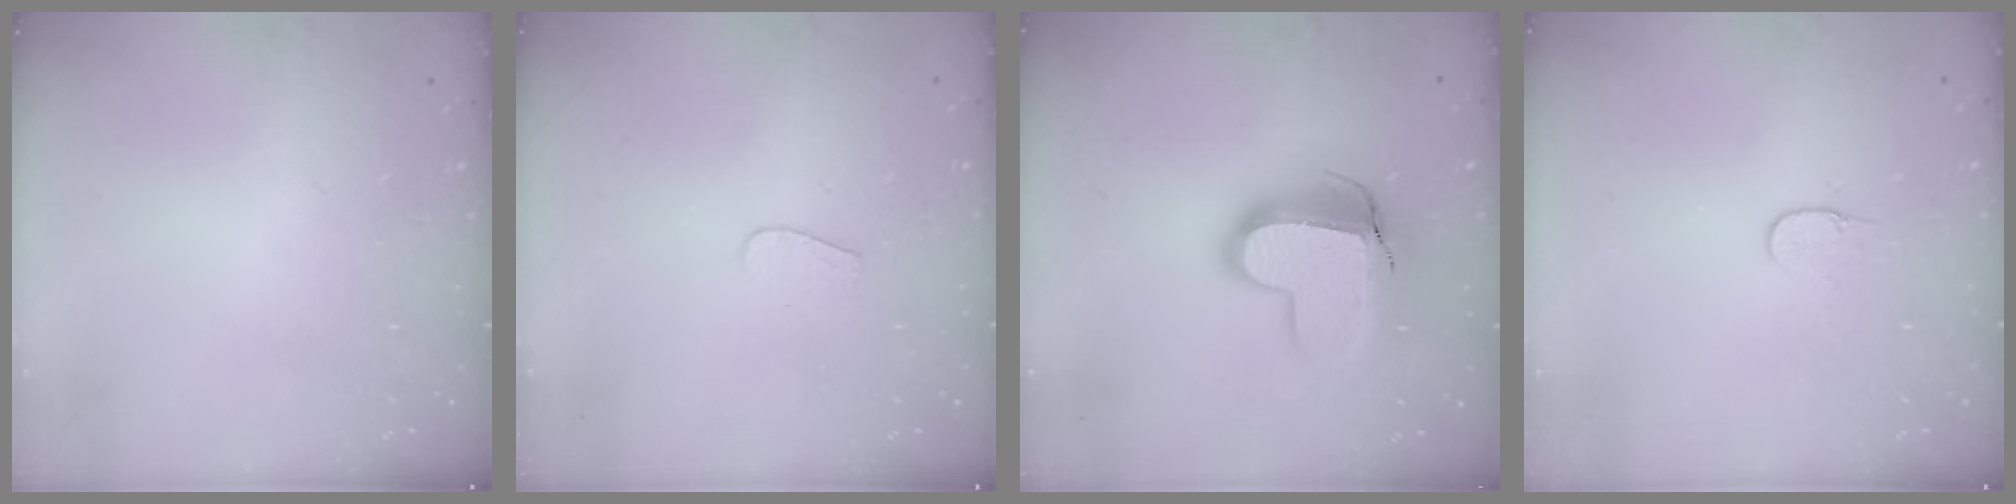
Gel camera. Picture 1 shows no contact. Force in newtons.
{"total": 3.7, "press": 3.7, "slide": 0.3}
{"total": 14.1, "press": 14.1, "slide": 1.1}
{"total": 4.9, "press": 4.9, "slide": 0.4}